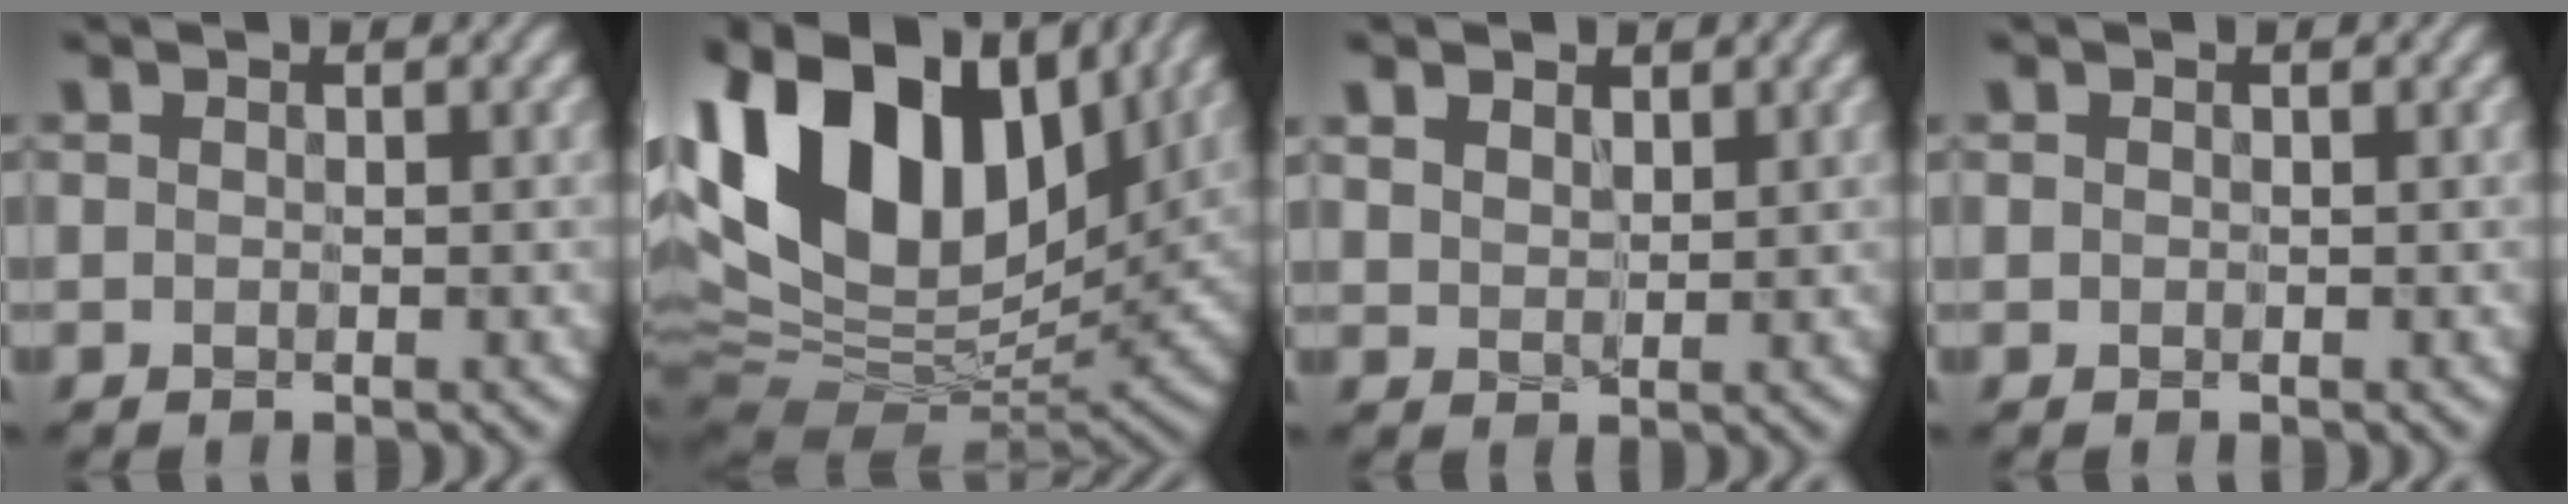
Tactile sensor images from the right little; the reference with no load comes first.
{"total": 17.6, "force": [5.6, 11.5, 12.0], "torque": [-0.240, 0.031, 0.088]}
{"total": 3.2, "force": [2.0, 2.0, 1.6], "torque": [-0.046, 0.003, 0.033]}
{"total": 0.0}